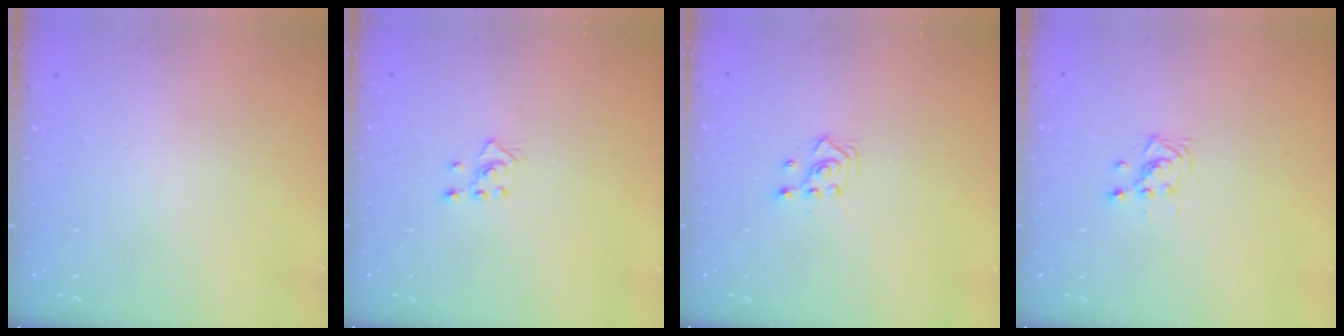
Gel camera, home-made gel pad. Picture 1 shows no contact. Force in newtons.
{"total": 2.7, "press": 2.6, "slide": 0.8}
{"total": 2.7, "press": 2.7, "slide": 0.2}
{"total": 3.5, "press": 3.5, "slide": 0.3}